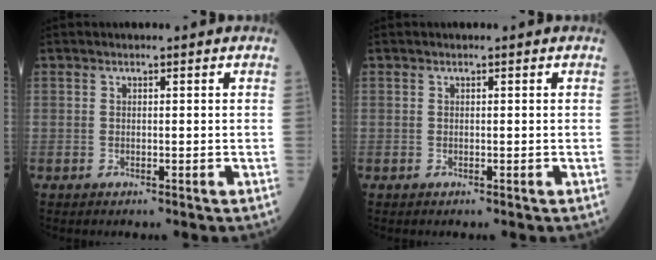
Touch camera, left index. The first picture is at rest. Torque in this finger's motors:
{"motor_torque": [0.00, 0.00, -0.01, 0.00]}